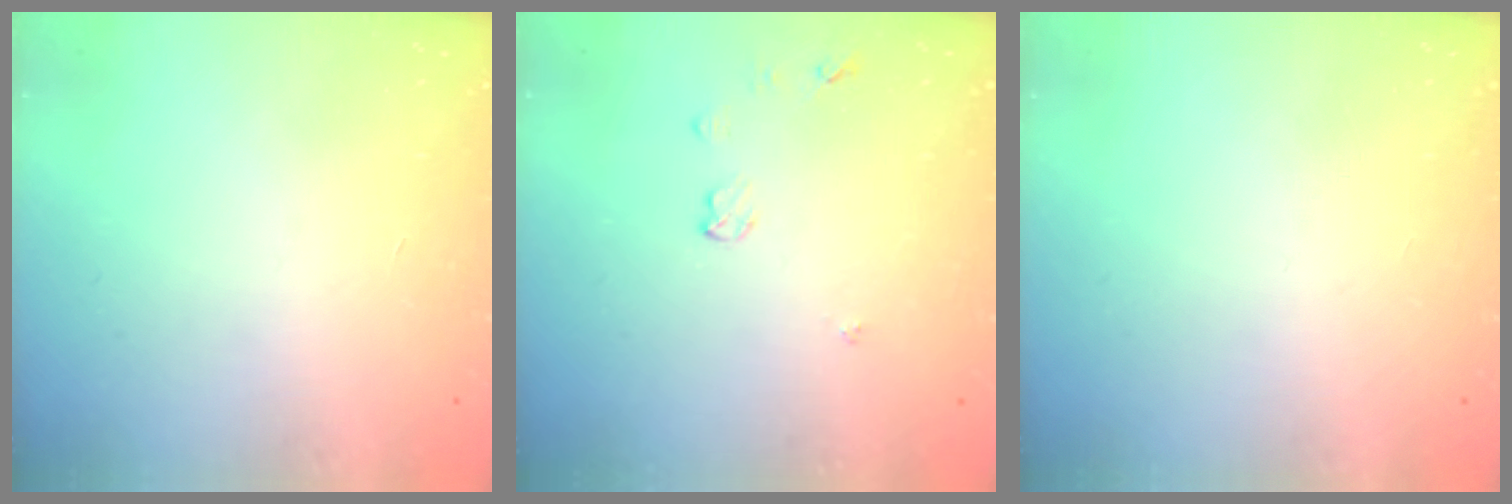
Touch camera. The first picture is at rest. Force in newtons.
{"total": 3.7, "press": 3.7, "slide": 0.5}
{"total": 0.0}